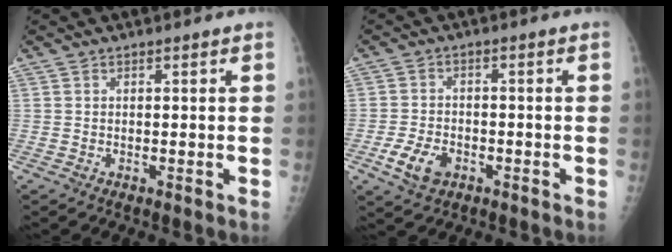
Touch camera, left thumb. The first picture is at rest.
{"total": 6.0, "force": [-2.7, 4.0, 3.6], "torque": [-0.066, 0.008, -0.047]}